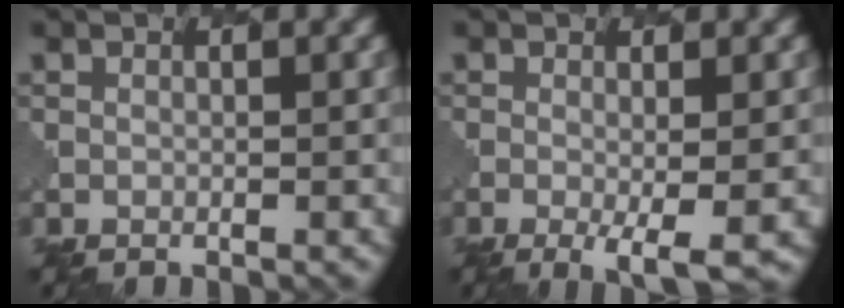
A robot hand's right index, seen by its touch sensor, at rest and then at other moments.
{"total": 3.6, "force": [-1.0, 0.7, 3.4], "torque": [-0.058, -0.008, -0.010]}